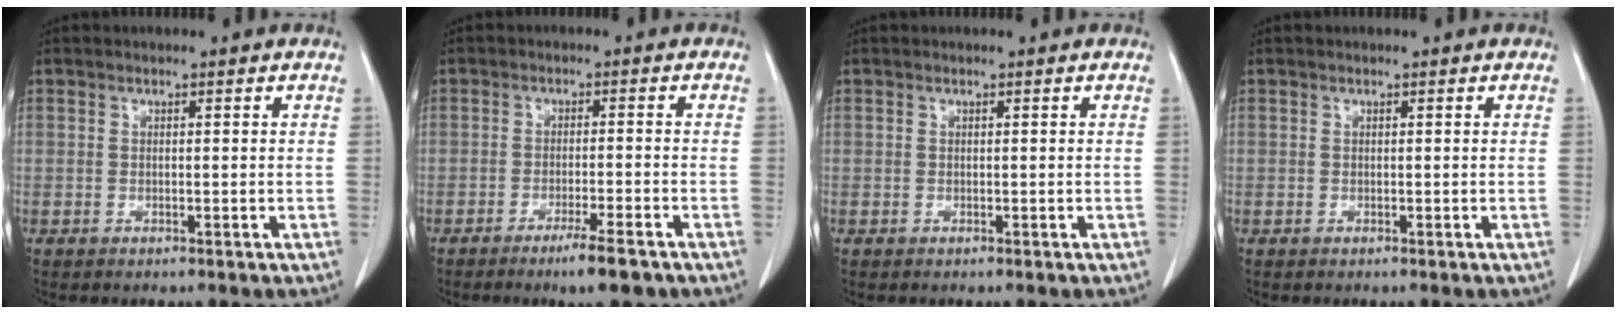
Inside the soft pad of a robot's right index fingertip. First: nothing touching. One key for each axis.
{"total": 5.6, "fx": -3.8, "fy": 0.2, "fz": 4.0, "tx": -0.063, "ty": -0.010, "tz": -0.059}
{"total": 0.0}
{"total": 0.0}